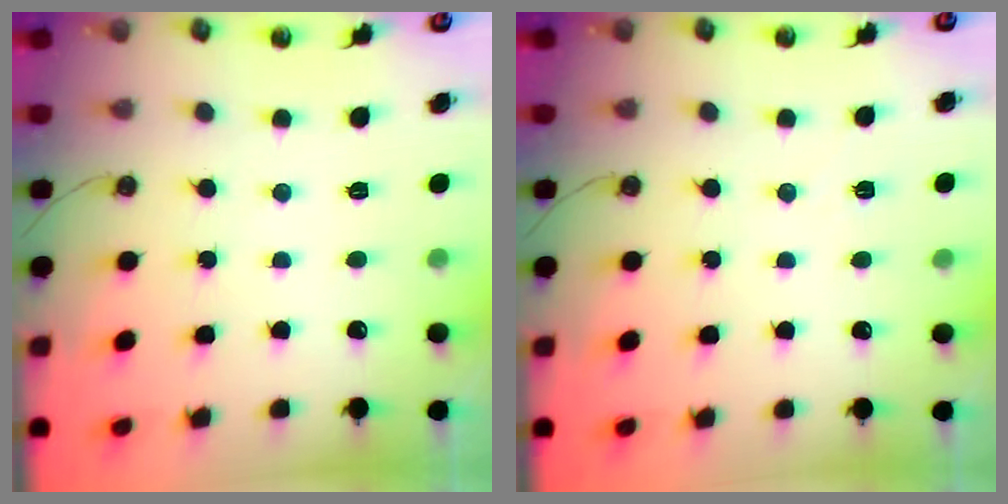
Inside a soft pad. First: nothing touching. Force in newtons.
{"total": 4.4, "press": 4.3, "slide": 0.8}